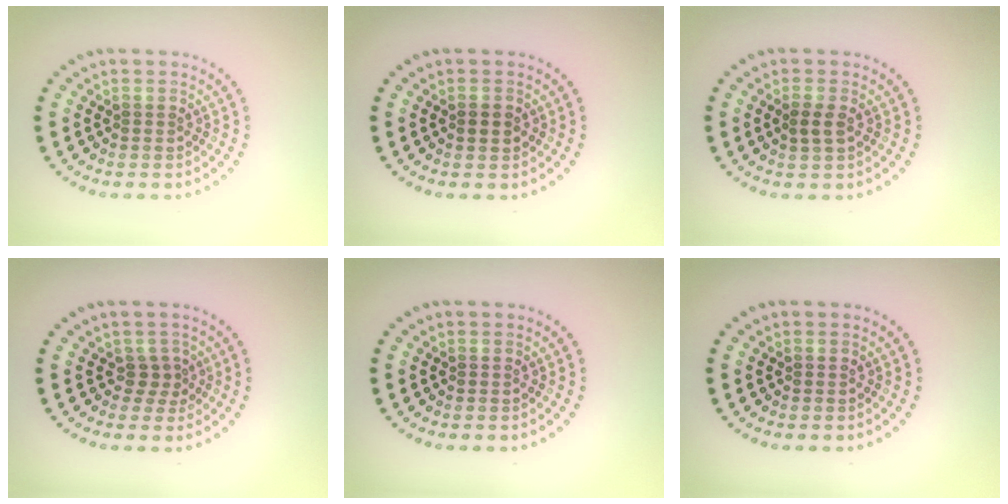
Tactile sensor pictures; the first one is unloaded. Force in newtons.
{"total": 1.2, "press": 1.2, "slide": 0.2}
{"total": 1.5, "press": 1.5, "slide": 0.3}
{"total": 1.6, "press": 1.0, "slide": 1.2}
{"total": 0.0}
{"total": 0.0}